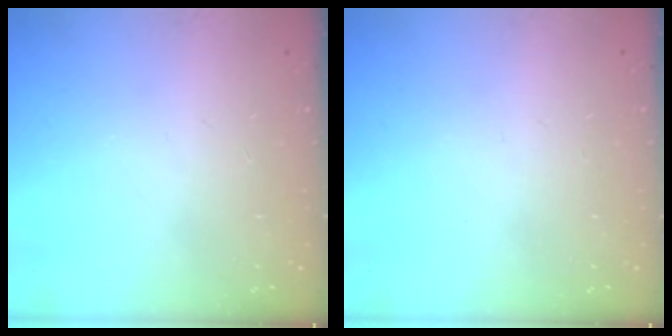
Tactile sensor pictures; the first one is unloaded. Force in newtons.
{"total": 0.0}